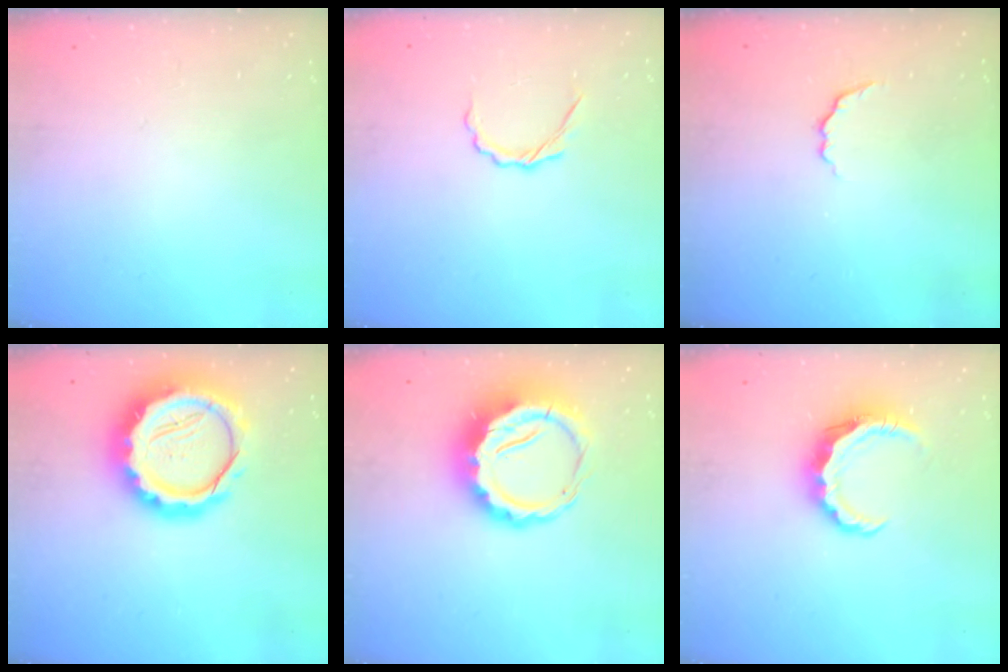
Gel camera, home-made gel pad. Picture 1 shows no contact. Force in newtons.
{"total": 3.9, "press": 3.7, "slide": 1.3}
{"total": 3.5, "press": 3.4, "slide": 0.8}
{"total": 19.6, "press": 19.1, "slide": 4.1}
{"total": 12.4, "press": 12.0, "slide": 2.8}
{"total": 8.4, "press": 8.3, "slide": 1.2}